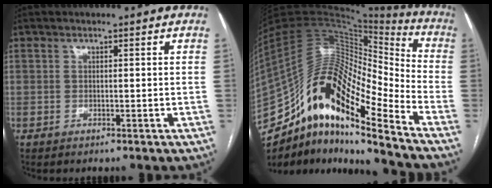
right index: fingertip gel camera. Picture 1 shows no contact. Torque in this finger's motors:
{"motor_torque": [1.01, -1.13, 1.05, 0.21]}